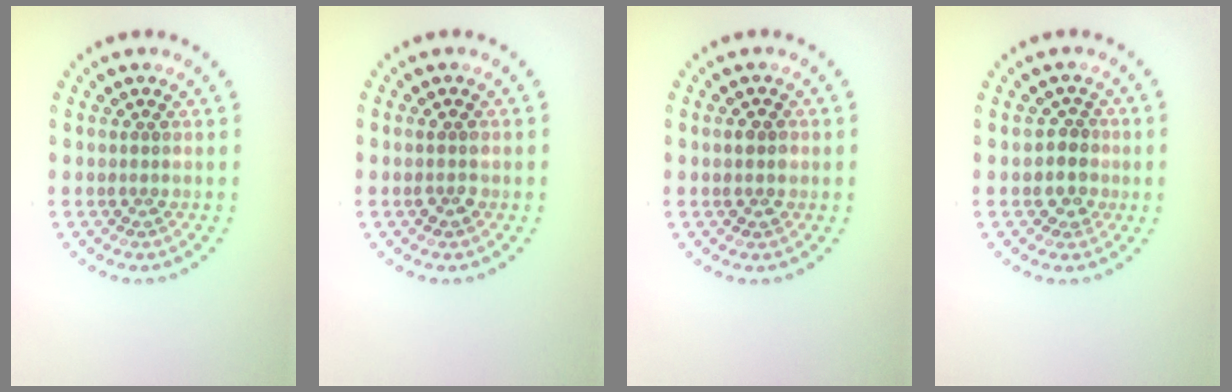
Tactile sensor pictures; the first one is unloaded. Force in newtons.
{"total": 1.4, "press": 1.4, "slide": 0.3}
{"total": 1.8, "press": 1.8, "slide": 0.2}
{"total": 2.3, "press": 2.1, "slide": 0.9}